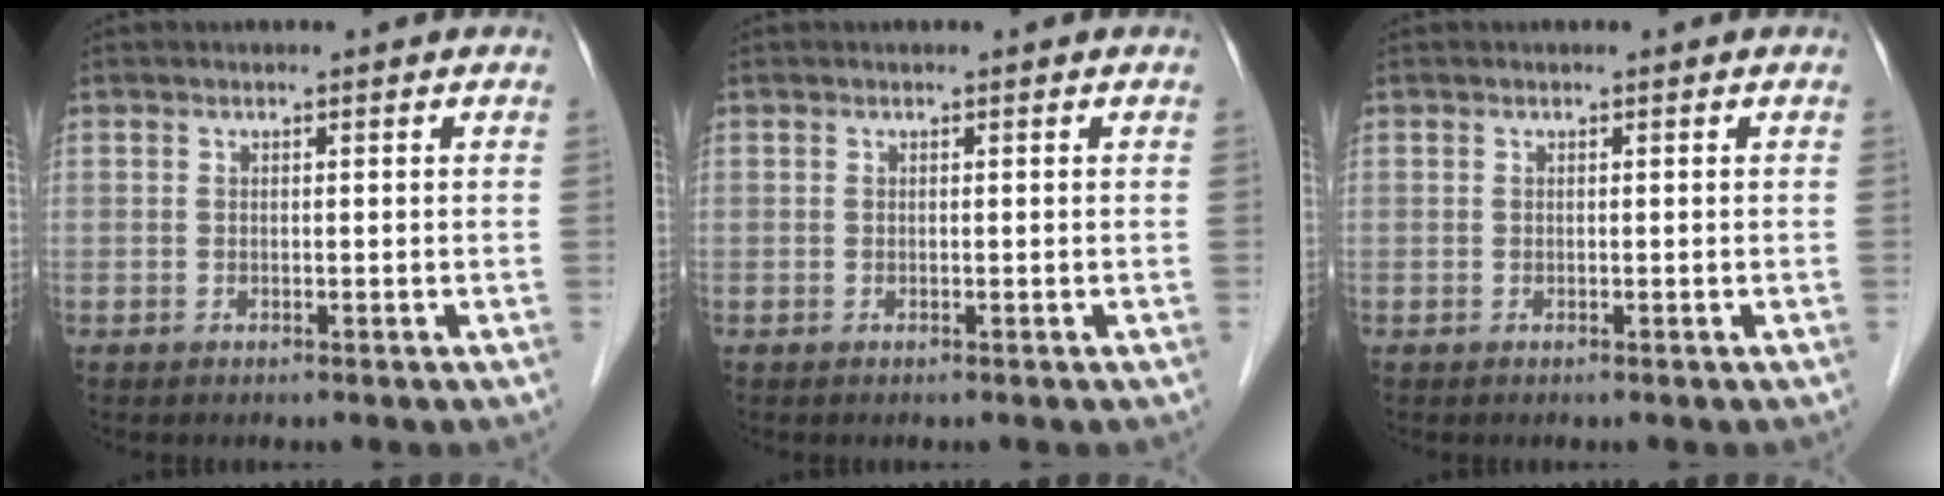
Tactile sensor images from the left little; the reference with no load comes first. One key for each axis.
{"total": 0.0}
{"total": 0.0}